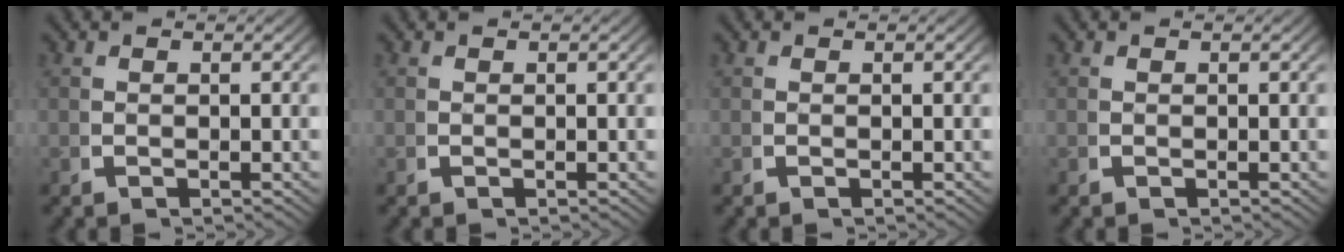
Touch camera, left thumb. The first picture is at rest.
{"total": 0.0}
{"total": 0.0}
{"total": 0.0}